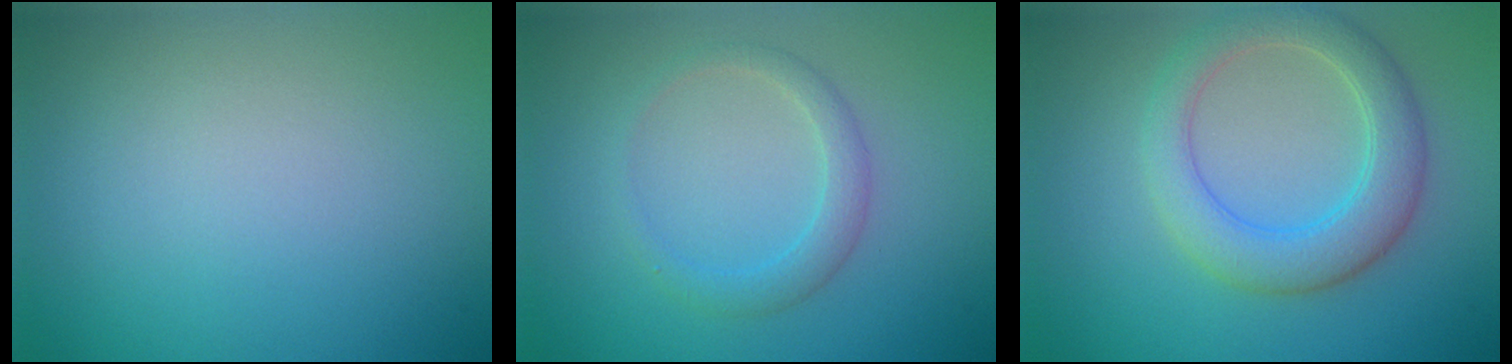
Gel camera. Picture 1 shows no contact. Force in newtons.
{"total": 2.0, "press": 2.0, "slide": 0.1}
{"total": 4.9, "press": 4.8, "slide": 0.5}